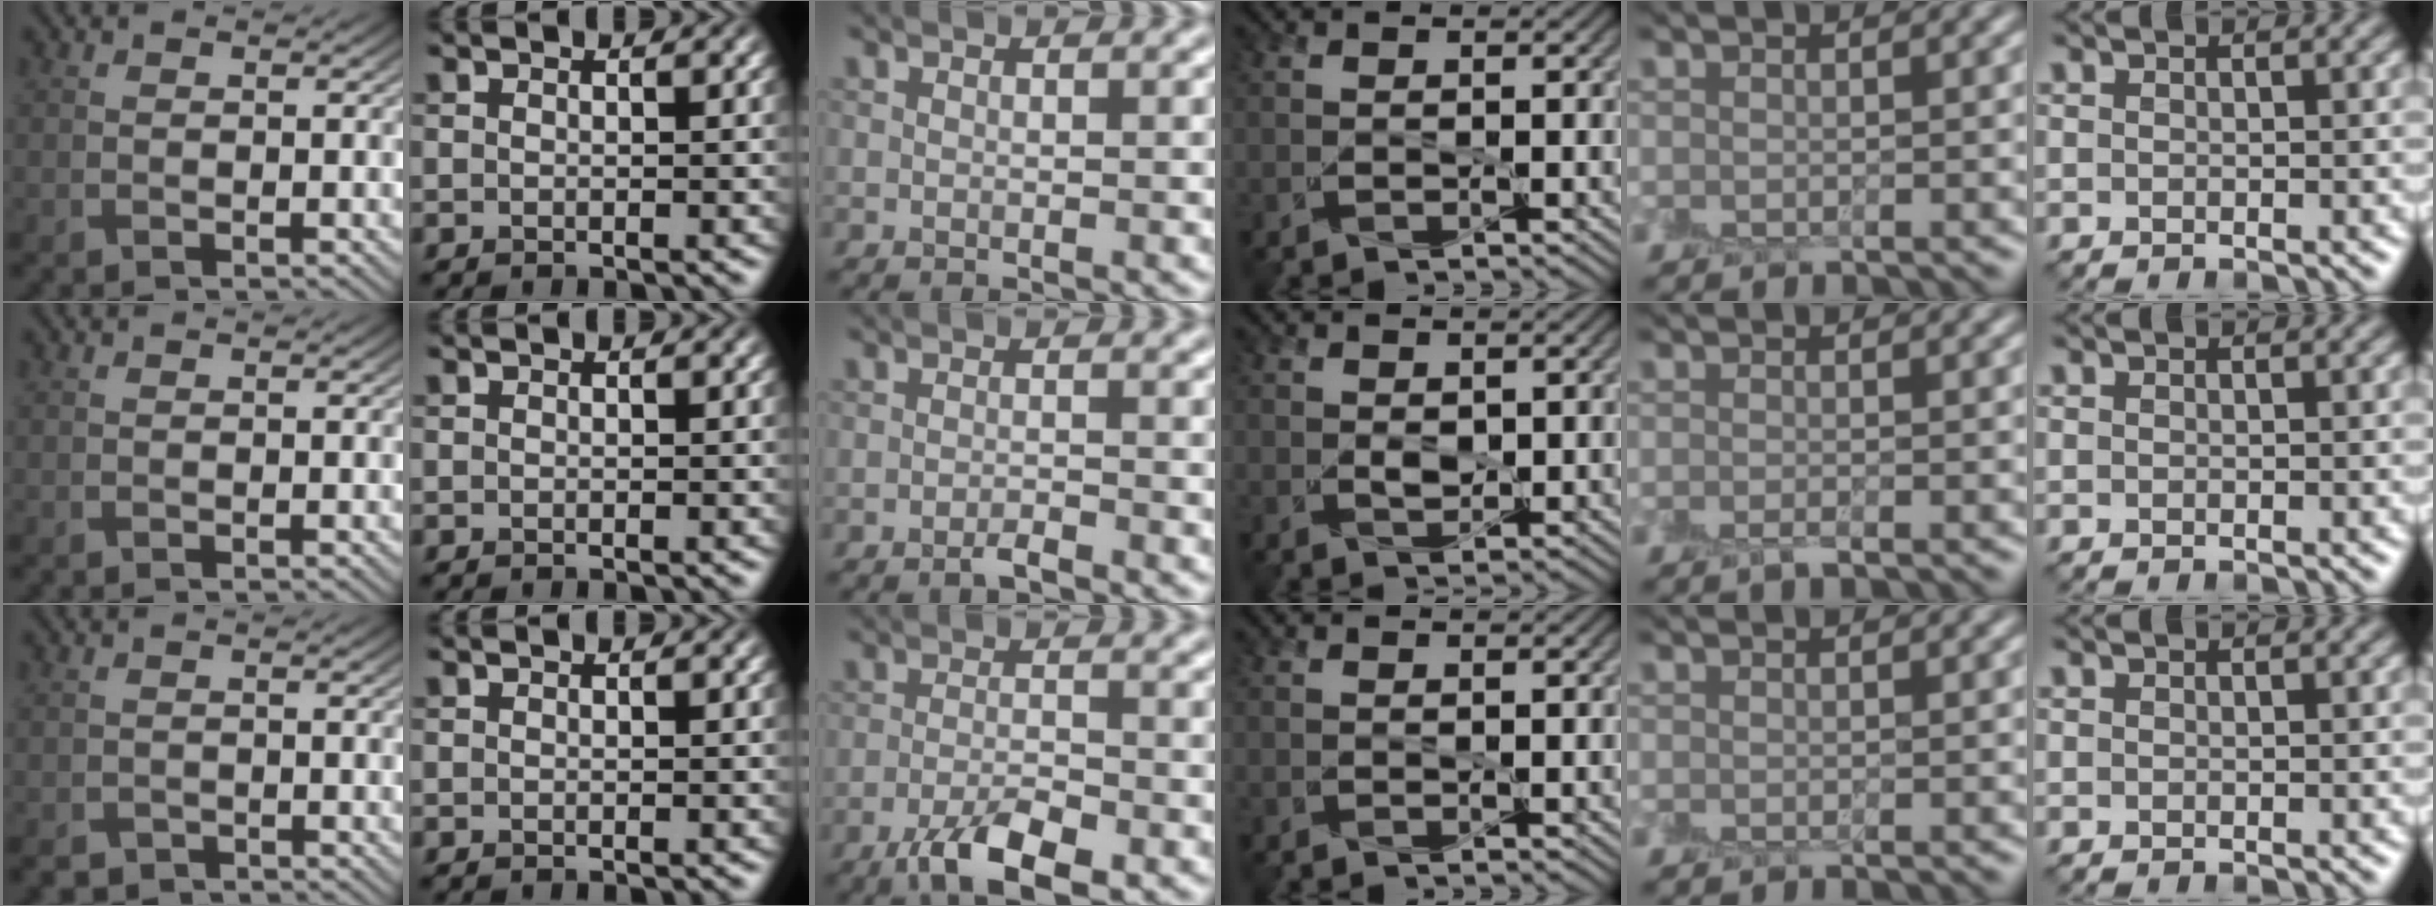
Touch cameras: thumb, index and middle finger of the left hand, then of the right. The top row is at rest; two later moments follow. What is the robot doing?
{"motion": "peel", "object": "envelope seal"}